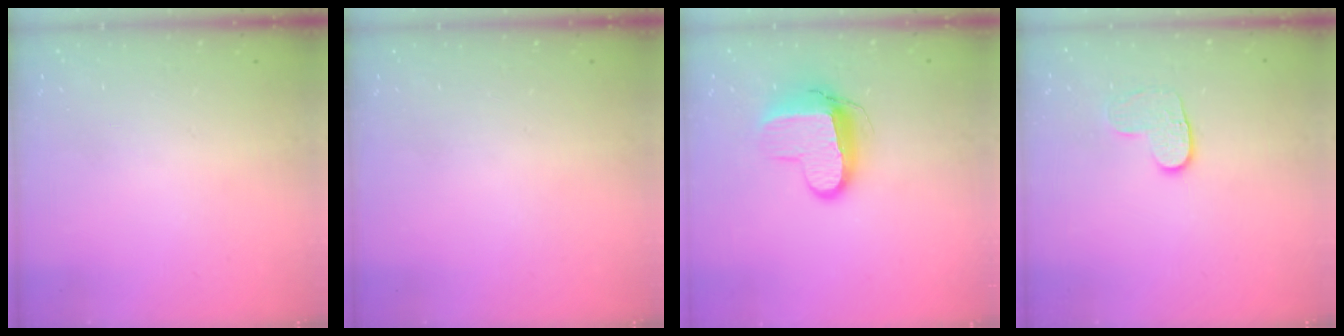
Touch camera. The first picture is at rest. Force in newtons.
{"total": 0.0}
{"total": 11.1, "press": 11.0, "slide": 0.9}
{"total": 5.5, "press": 5.5, "slide": 0.4}